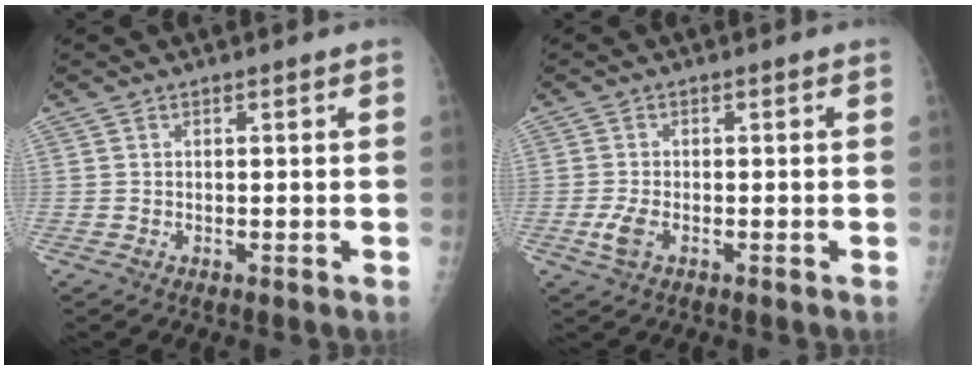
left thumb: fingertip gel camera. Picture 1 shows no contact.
{"total": 2.7, "force": [-0.9, 1.4, 2.2], "torque": [-0.054, -0.003, -0.023]}